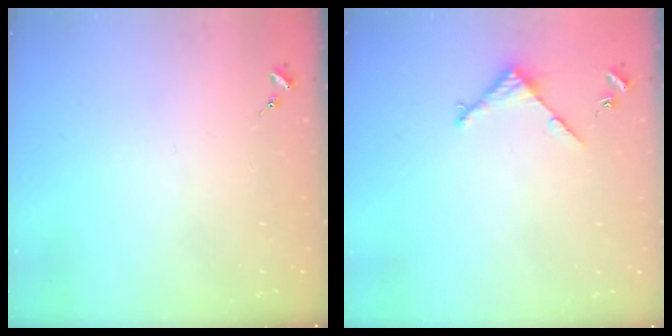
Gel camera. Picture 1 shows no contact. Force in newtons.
{"total": 3.4, "press": 3.4, "slide": 0.4}